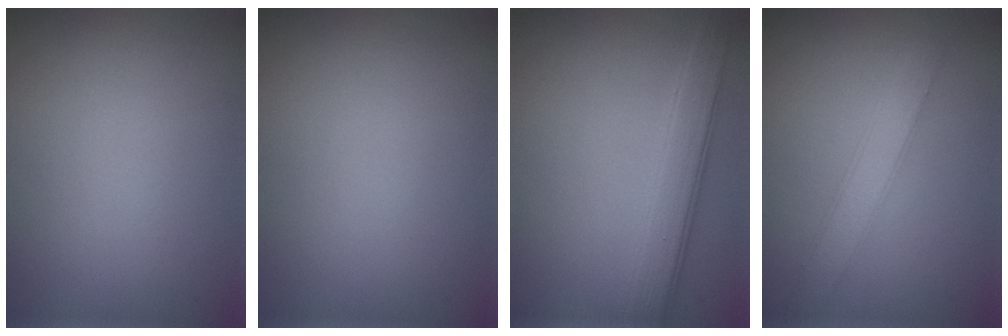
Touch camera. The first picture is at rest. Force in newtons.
{"total": 0.0}
{"total": 4.3, "press": 4.3, "slide": 0.1}
{"total": 2.7, "press": 2.7, "slide": 0.1}